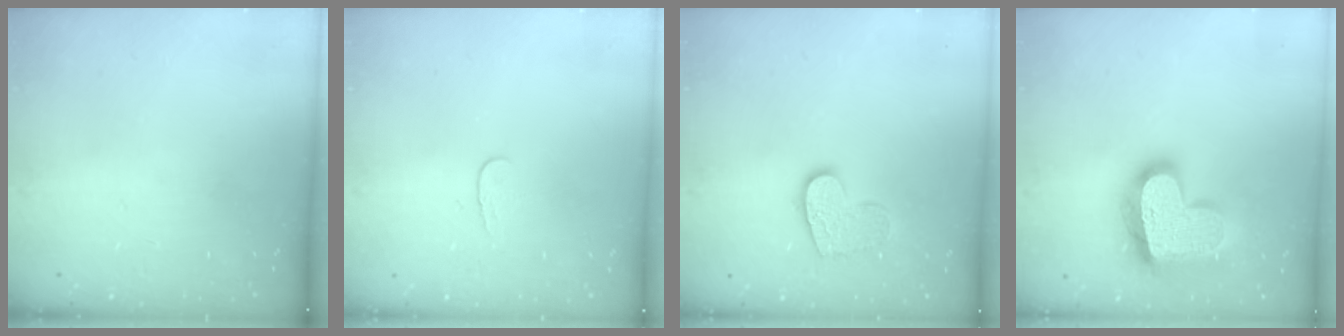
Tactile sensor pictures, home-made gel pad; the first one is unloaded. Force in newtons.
{"total": 3.5, "press": 3.4, "slide": 0.4}
{"total": 11.3, "press": 11.2, "slide": 0.7}
{"total": 21.7, "press": 21.6, "slide": 1.5}